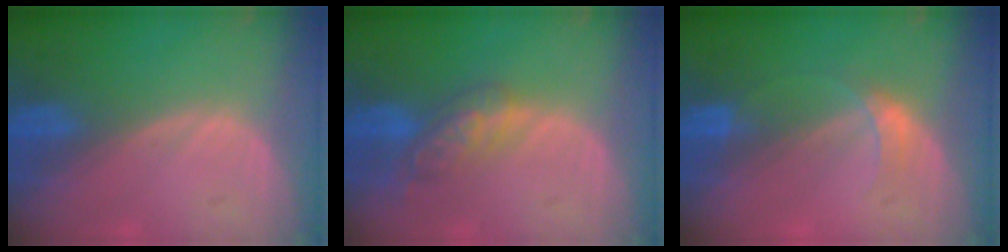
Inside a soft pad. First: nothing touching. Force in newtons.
{"total": 5.7, "press": 5.0, "slide": 2.6}
{"total": 2.5, "press": 2.5, "slide": 0.1}